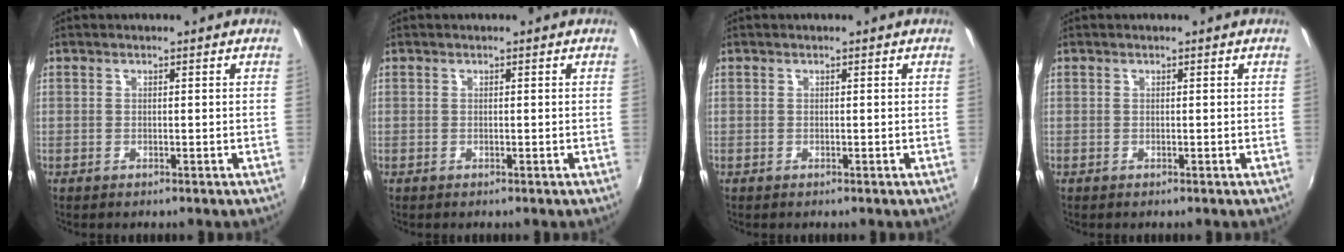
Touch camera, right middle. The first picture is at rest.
{"total": 0.0}
{"total": 0.0}
{"total": 0.0}